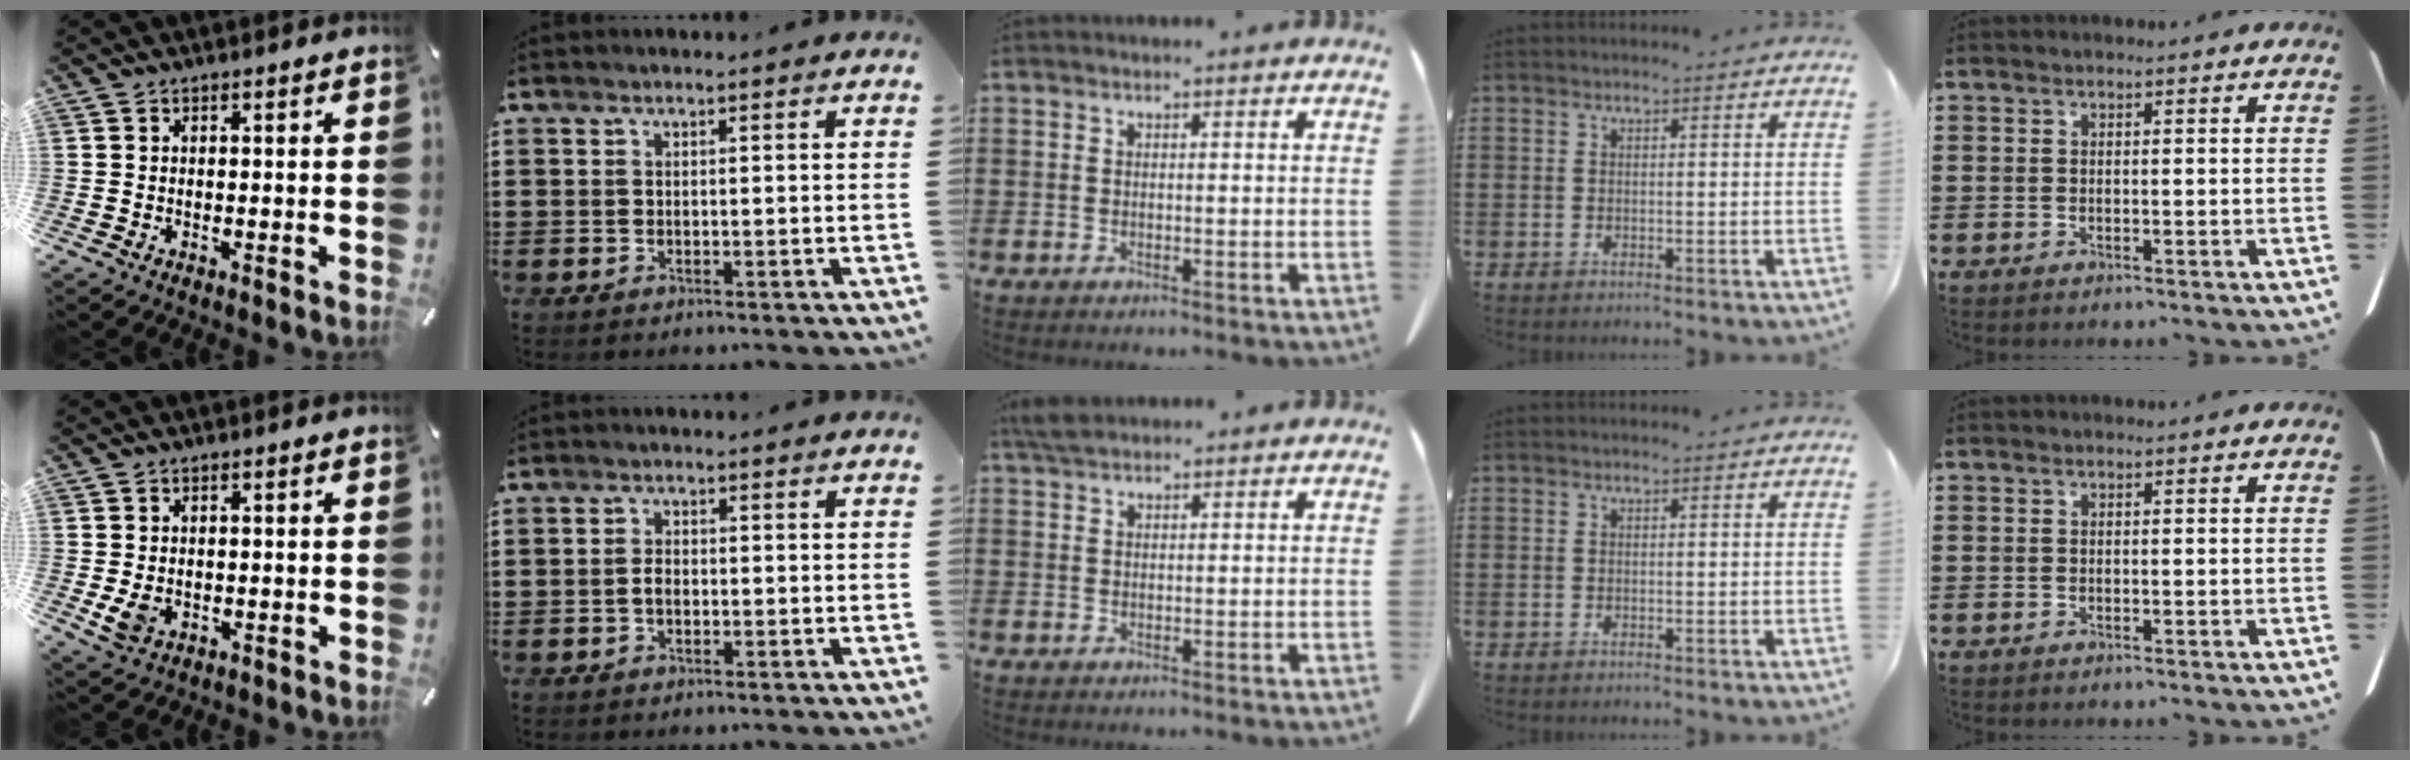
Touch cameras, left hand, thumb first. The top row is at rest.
{"thumb": {"total": 3.6, "force": [-0.3, 2.6, 2.5], "torque": [-0.059, -0.006, -0.010]}, "index": {"total": 1.7, "force": [-0.4, 1.0, 1.4], "torque": [-0.036, 0.000, -0.011]}, "middle": {"total": 2.3, "force": [1.8, 0.8, 1.1], "torque": [-0.029, 0.003, 0.036]}}